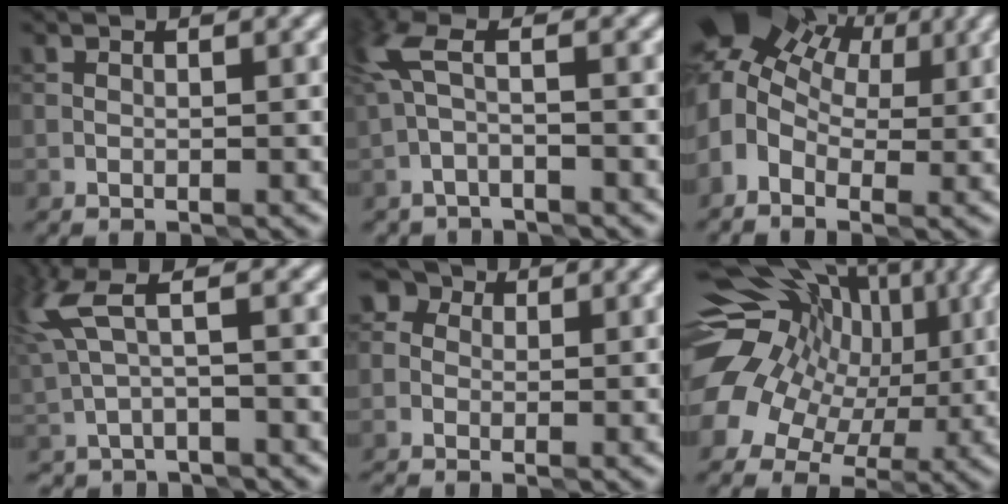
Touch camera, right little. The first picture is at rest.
{"total": 2.9, "force": [-0.8, 1.2, 2.5], "torque": [-0.067, 0.006, -0.022]}
{"total": 9.5, "force": [2.7, 6.6, 6.3], "torque": [-0.126, 0.024, 0.043]}
{"total": 3.3, "force": [1.1, 1.1, 2.9], "torque": [-0.073, 0.003, 0.024]}
{"total": 3.5, "force": [0.1, 3.1, 1.5], "torque": [-0.026, 0.022, -0.027]}
{"total": 14.8, "force": [1.9, 11.9, 8.6], "torque": [-0.152, 0.013, 0.022]}